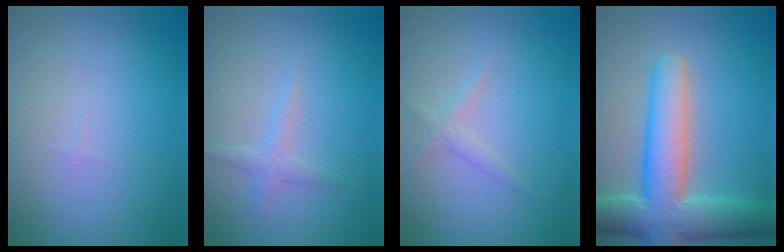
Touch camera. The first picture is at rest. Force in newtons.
{"total": 1.3, "press": 1.3, "slide": 0.1}
{"total": 1.2, "press": 1.2, "slide": 0.1}
{"total": 8.7, "press": 8.7, "slide": 0.7}